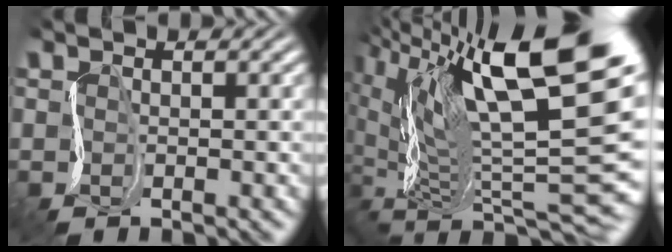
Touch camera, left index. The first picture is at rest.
{"total": 14.3, "force": [1.0, 6.2, 12.9], "torque": [-0.201, 0.001, 0.016]}